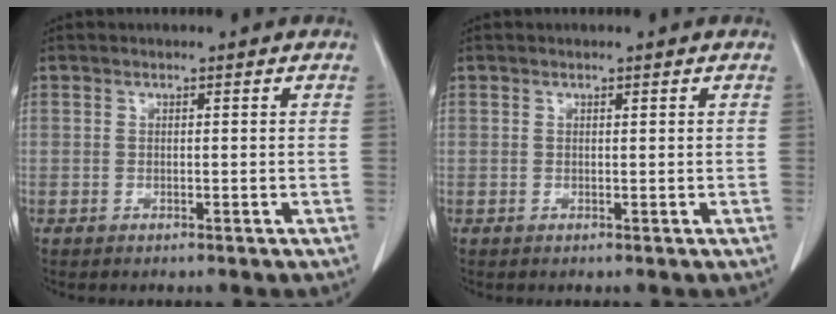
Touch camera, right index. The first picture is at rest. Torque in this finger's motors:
{"motor_torque": [-0.11, -0.02, 0.02, -0.01]}